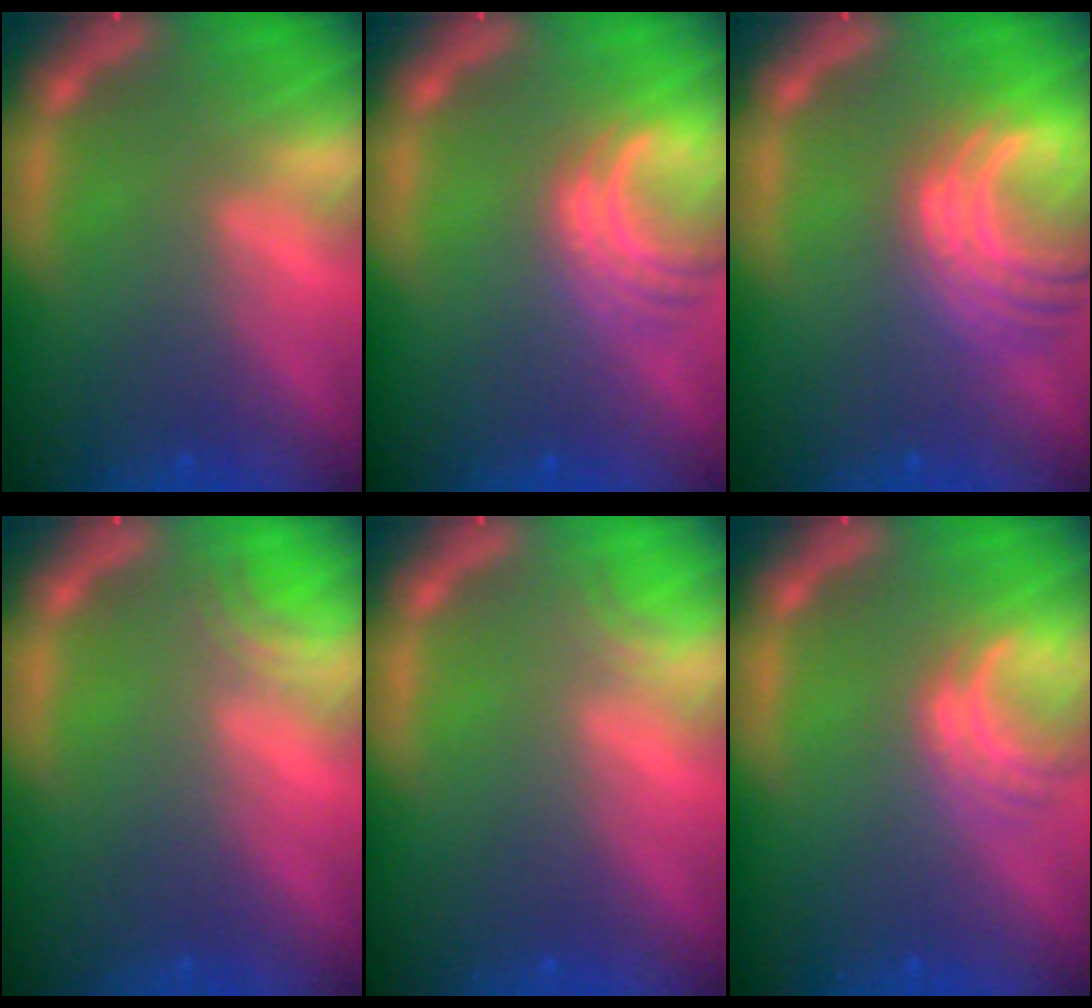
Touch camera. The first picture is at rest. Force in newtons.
{"total": 4.5}
{"total": 7.6}
{"total": 1.5}
{"total": 0.9}
{"total": 3.0}